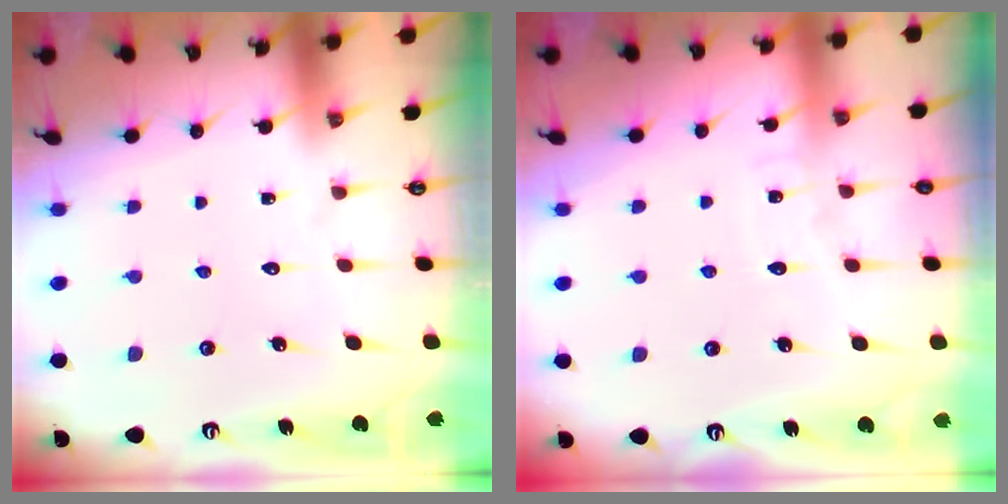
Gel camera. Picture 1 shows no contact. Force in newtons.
{"total": 4.2, "press": 4.2, "slide": 0.4}